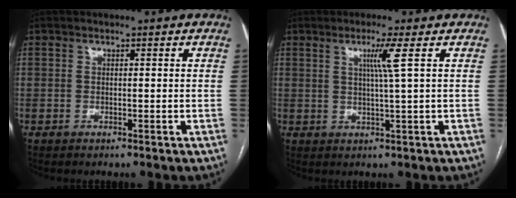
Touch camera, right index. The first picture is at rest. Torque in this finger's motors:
{"motor_torque": [0.22, -0.10, 0.30, 0.07]}